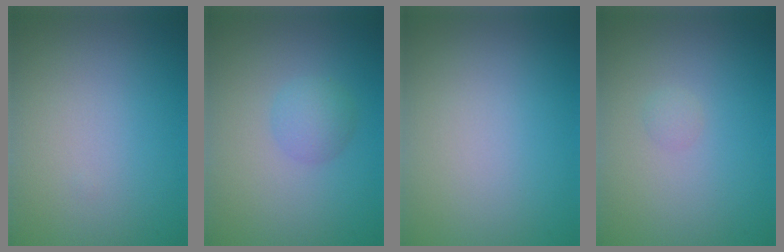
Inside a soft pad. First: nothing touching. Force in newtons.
{"total": 2.0, "press": 2.0, "slide": 0.1}
{"total": 0.0}
{"total": 0.6, "press": 0.6, "slide": 0.0}